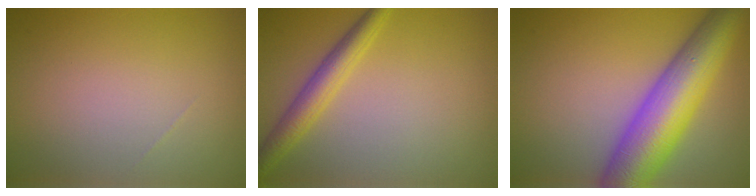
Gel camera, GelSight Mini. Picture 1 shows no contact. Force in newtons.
{"total": 3.4, "press": 3.4, "slide": 0.1}
{"total": 10.8, "press": 10.8, "slide": 0.3}